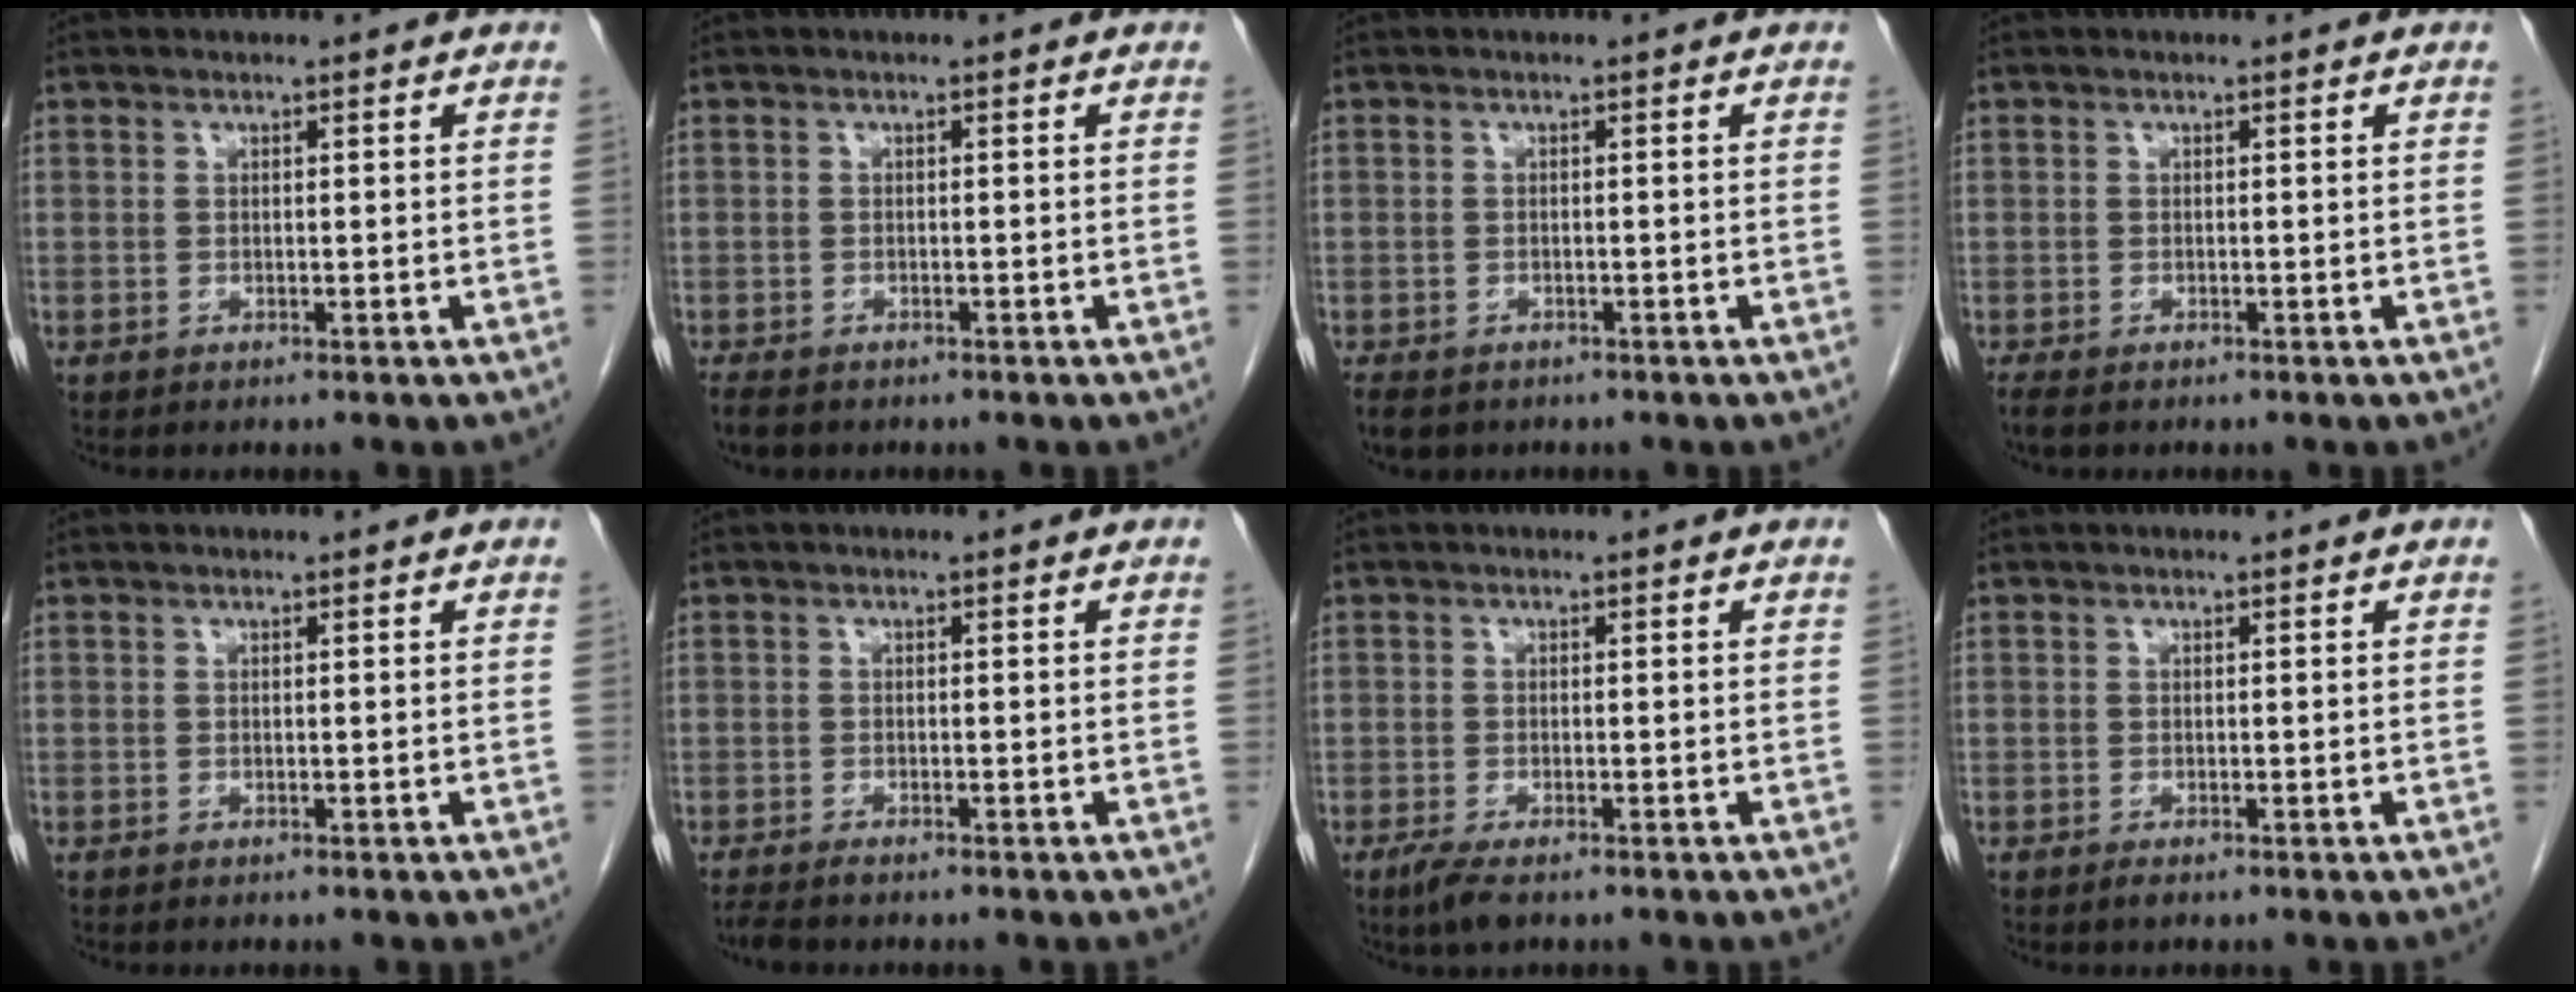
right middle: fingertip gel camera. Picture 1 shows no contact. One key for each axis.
{"total": 3.5, "fx": -2.7, "fy": 1.5, "fz": 1.5, "tx": -0.032, "ty": -0.008, "tz": -0.040}
{"total": 6.5, "fx": -4.4, "fy": 4.0, "fz": 2.7, "tx": -0.059, "ty": -0.008, "tz": -0.063}
{"total": 2.4, "fx": -1.9, "fy": 0.9, "fz": 1.3, "tx": -0.028, "ty": -0.008, "tz": -0.028}
{"total": 0.0}
{"total": 2.4, "fx": -2.0, "fy": 0.3, "fz": 1.2, "tx": -0.021, "ty": -0.006, "tz": -0.033}
{"total": 4.9, "fx": -3.3, "fy": 1.0, "fz": 3.5, "tx": -0.069, "ty": -0.013, "tz": -0.057}
{"total": 0.5, "fx": -0.4, "fy": 0.0, "fz": 0.4, "tx": -0.008, "ty": -0.002, "tz": -0.005}